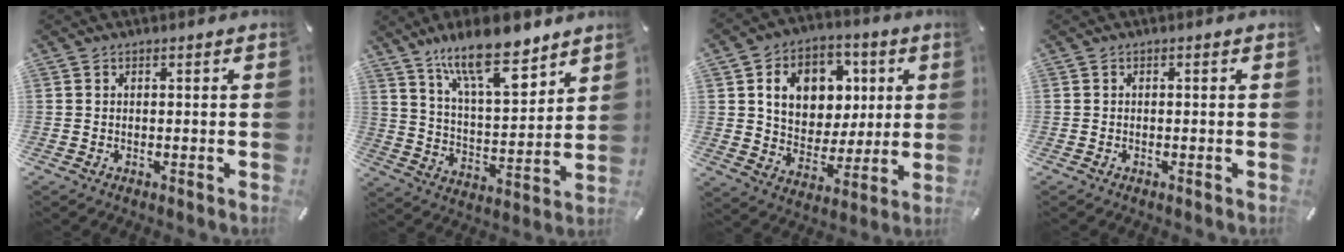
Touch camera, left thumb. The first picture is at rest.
{"total": 16.8, "force": [12.7, 6.1, 9.1], "torque": [-0.158, -0.072, 0.221]}
{"total": 14.0, "force": [4.2, 11.6, 6.5], "torque": [-0.105, -0.004, 0.085]}
{"total": 0.0}